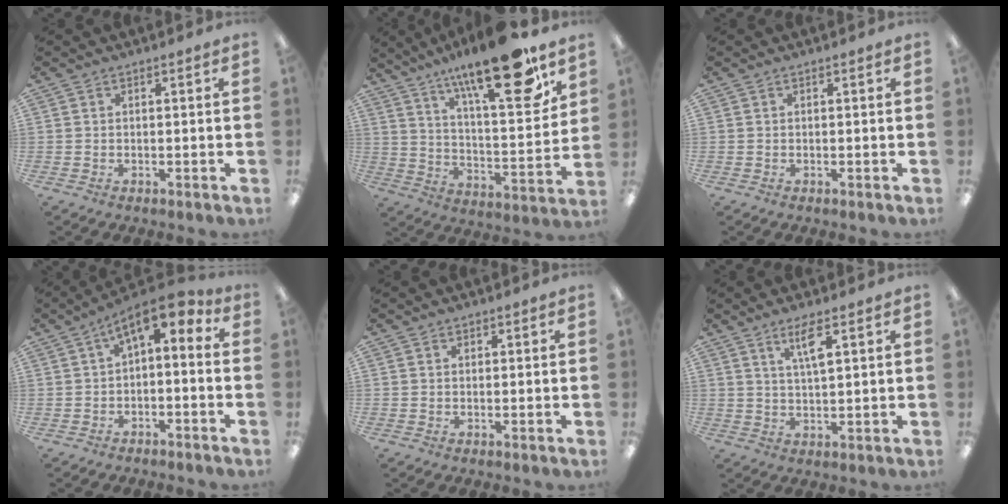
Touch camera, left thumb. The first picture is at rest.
{"total": 22.0, "force": [15.3, 5.3, 14.8], "torque": [-0.225, -0.101, 0.243]}
{"total": 0.0}
{"total": 7.9, "force": [2.7, 3.2, 6.7], "torque": [-0.097, -0.018, 0.042]}
{"total": 0.7, "force": [0.5, 0.6, 0.1], "torque": [-0.002, 0.002, 0.008]}
{"total": 5.2, "force": [3.1, 1.1, 4.1], "torque": [-0.074, -0.006, 0.049]}